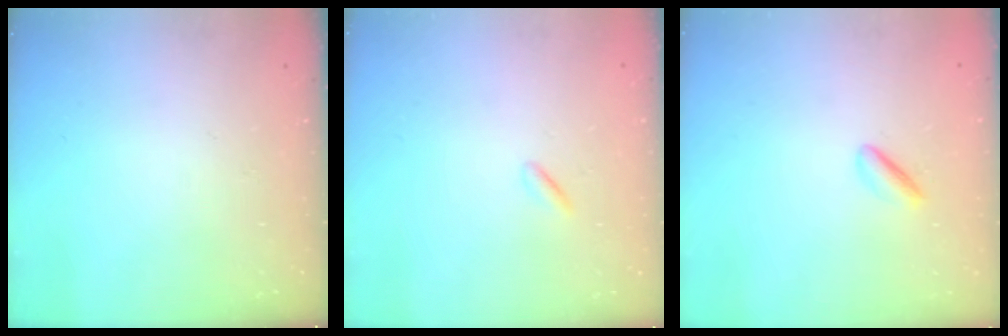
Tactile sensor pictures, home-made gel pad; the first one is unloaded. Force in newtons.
{"total": 0.5, "press": 0.3, "slide": 0.4}
{"total": 2.0, "press": 1.9, "slide": 0.6}